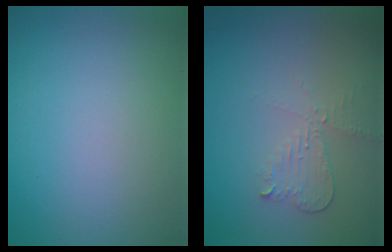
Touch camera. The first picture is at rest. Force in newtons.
{"total": 2.1, "press": 2.1, "slide": 0.2}